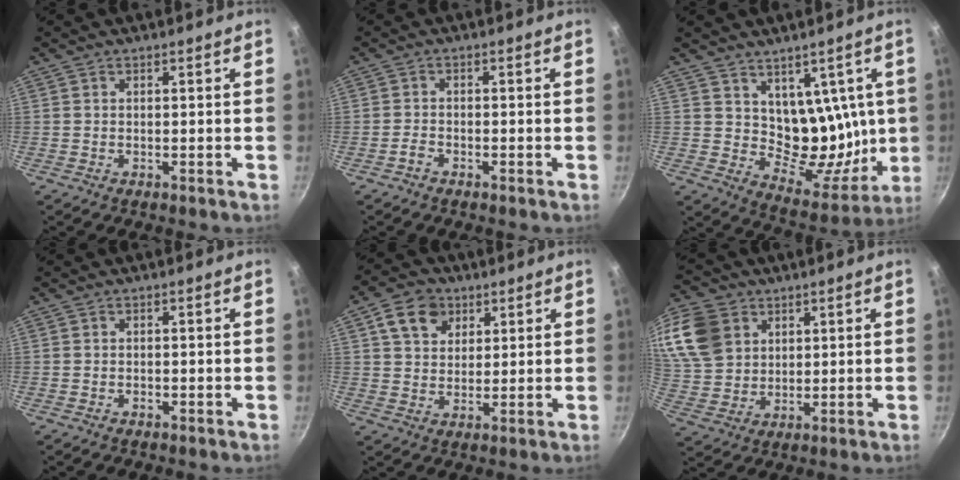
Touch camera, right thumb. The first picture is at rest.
{"total": 1.5, "force": [-1.2, 0.5, 0.5], "torque": [-0.016, 0.014, -0.026]}
{"total": 13.3, "force": [3.4, 9.1, 9.1], "torque": [-0.077, -0.051, 0.066]}
{"total": 0.6, "force": [-0.4, 0.4, 0.3], "torque": [-0.006, 0.002, -0.006]}
{"total": 8.5, "force": [3.9, 6.3, 4.1], "torque": [-0.046, -0.001, 0.063]}
{"total": 15.5, "force": [6.3, 11.8, 7.7], "torque": [-0.146, -0.004, 0.131]}